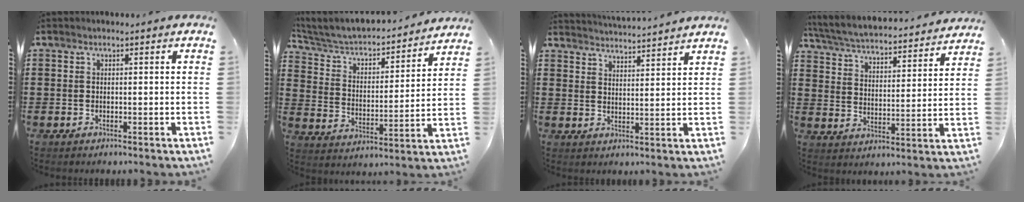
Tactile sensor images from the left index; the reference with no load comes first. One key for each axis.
{"total": 4.3, "fx": 3.8, "fy": 1.4, "fz": 1.4, "tx": -0.049, "ty": -0.035, "tz": 0.055}
{"total": 3.5, "fx": 3.5, "fy": -0.7, "fz": -0.1, "tx": -0.012, "ty": -0.023, "tz": 0.060}
{"total": 4.4, "fx": 4.3, "fy": -0.1, "fz": 1.1, "tx": -0.045, "ty": -0.033, "tz": 0.066}